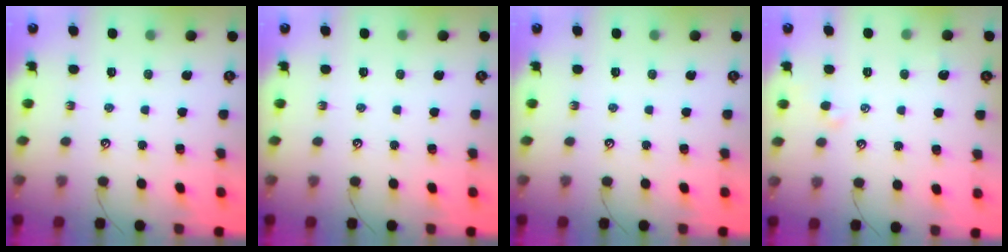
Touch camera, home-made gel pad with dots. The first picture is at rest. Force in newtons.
{"total": 0.0}
{"total": 0.0}
{"total": 2.5, "press": 2.5, "slide": 0.4}